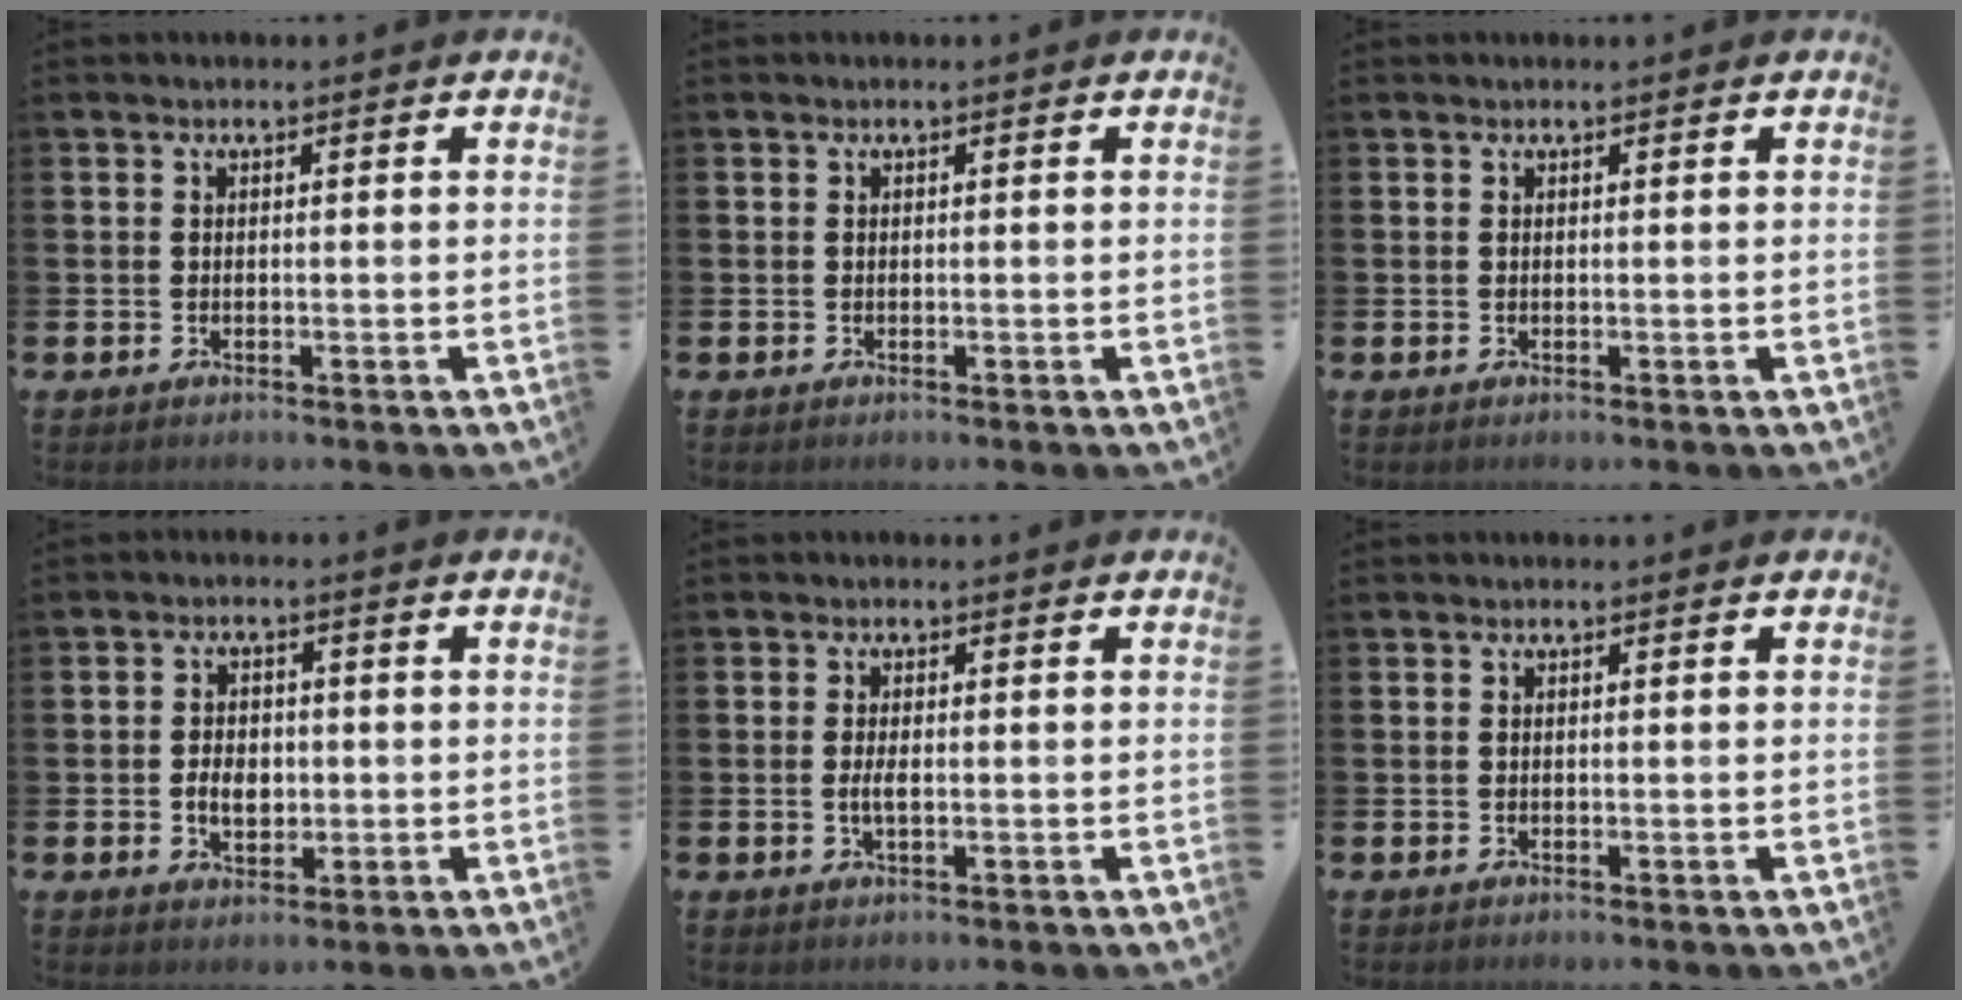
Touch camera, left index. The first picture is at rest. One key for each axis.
{"total": 0.0}
{"total": 0.0}
{"total": 3.9, "fx": -0.4, "fy": 2.8, "fz": 2.7, "tx": -0.037, "ty": 0.001, "tz": -0.015}
{"total": 1.8, "fx": -0.2, "fy": 0.6, "fz": 1.6, "tx": -0.028, "ty": 0.000, "tz": -0.005}
{"total": 0.0}